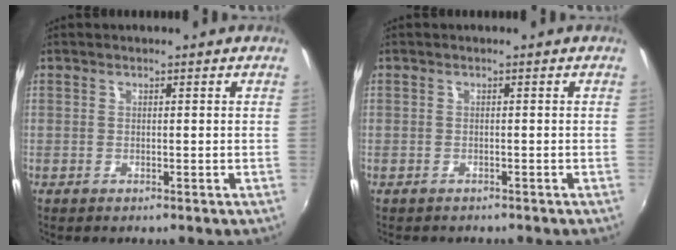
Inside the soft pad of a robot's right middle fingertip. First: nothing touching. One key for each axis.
{"total": 1.2, "fx": -1.0, "fy": 0.8, "fz": 0.0, "tx": -0.007, "ty": -0.001, "tz": -0.016}